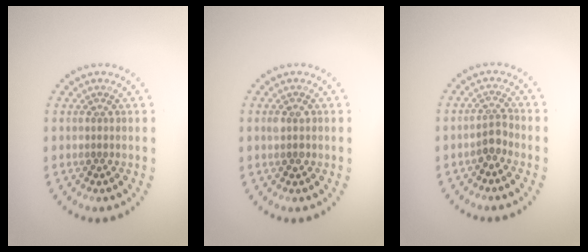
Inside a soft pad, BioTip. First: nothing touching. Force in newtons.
{"total": 1.1, "press": 1.1, "slide": 0.1}
{"total": 1.7, "press": 1.3, "slide": 1.1}